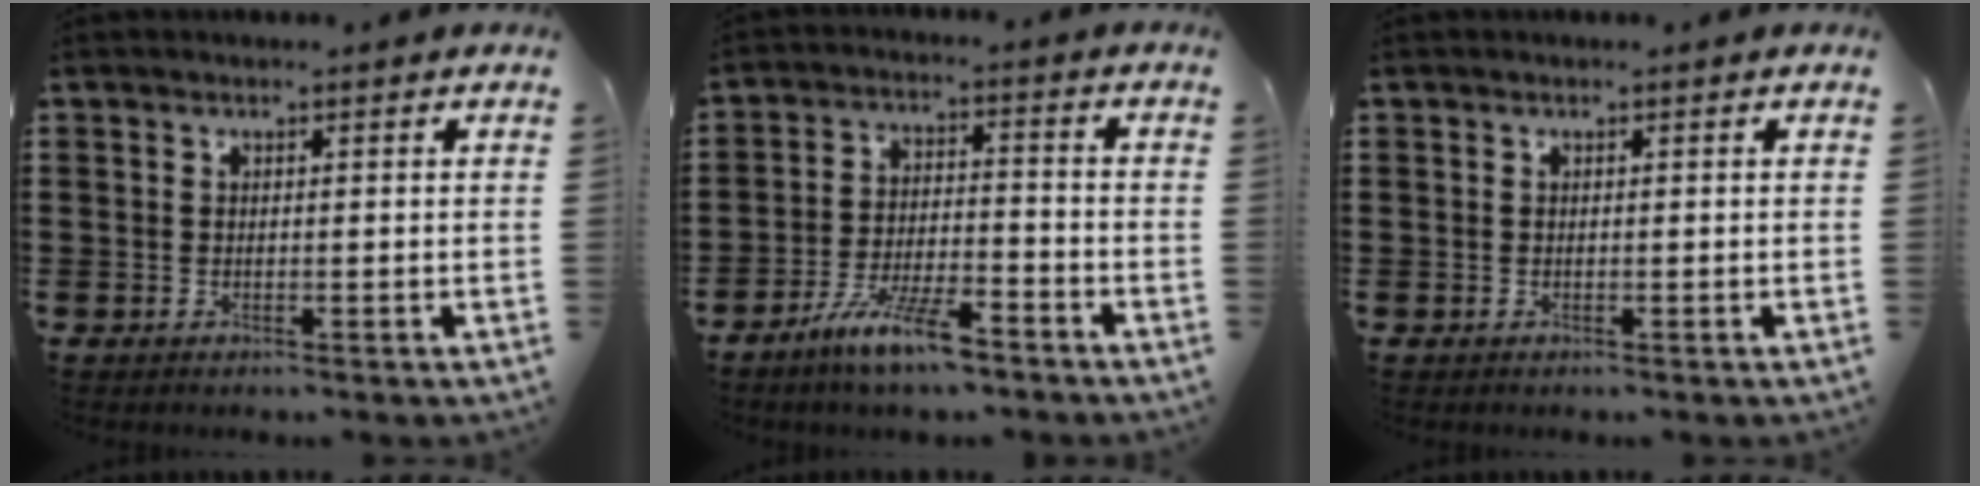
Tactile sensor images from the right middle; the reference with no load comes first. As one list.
[{"total": 7.7, "force": [-6.1, 1.2, 4.7], "torque": [-0.098, -0.002, -0.114]}, {"total": 0.0}]